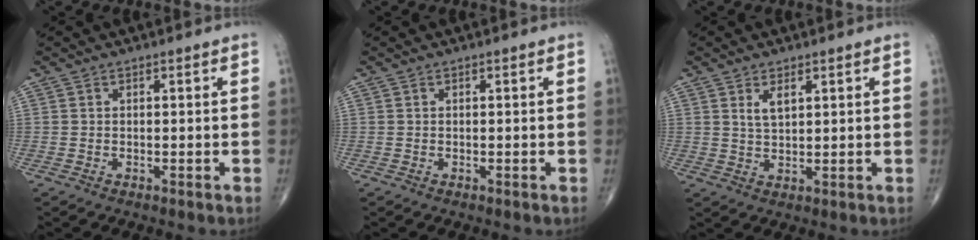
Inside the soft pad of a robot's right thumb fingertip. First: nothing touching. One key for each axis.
{"total": 0.0}
{"total": 3.3, "fx": 1.6, "fy": 1.5, "fz": 2.5, "tx": -0.039, "ty": -0.011, "tz": 0.033}